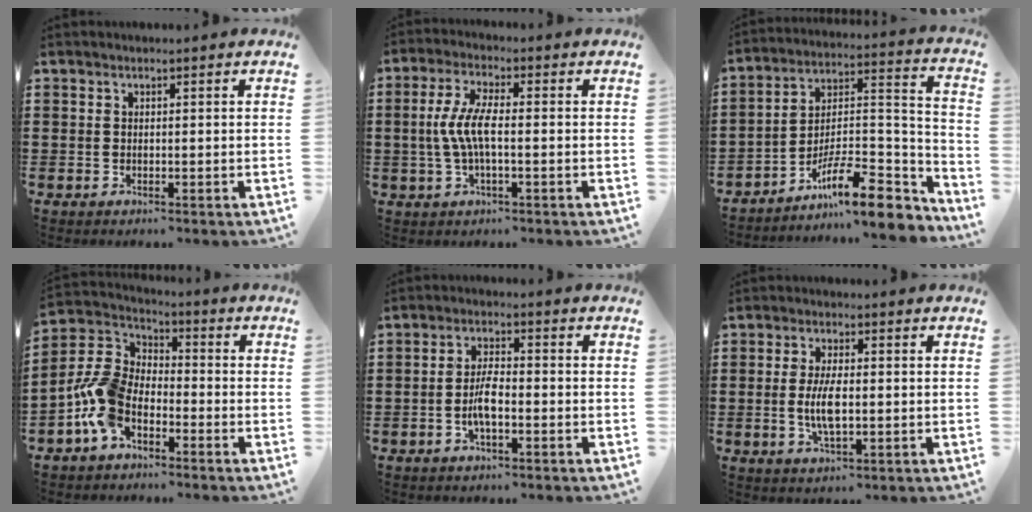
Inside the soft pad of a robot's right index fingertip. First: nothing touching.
{"total": 6.0, "force": [-0.7, 1.4, 5.7], "torque": [-0.136, -0.009, -0.024]}
{"total": 12.4, "force": [-9.0, 3.2, 8.0], "torque": [-0.131, 0.018, -0.164]}
{"total": 8.9, "force": [-3.9, 5.2, 6.0], "torque": [-0.184, -0.012, -0.090]}
{"total": 4.4, "force": [-1.3, 1.4, 3.9], "torque": [-0.087, 0.001, -0.030]}
{"total": 5.3, "force": [-0.4, 2.0, 4.9], "torque": [-0.108, -0.004, -0.013]}